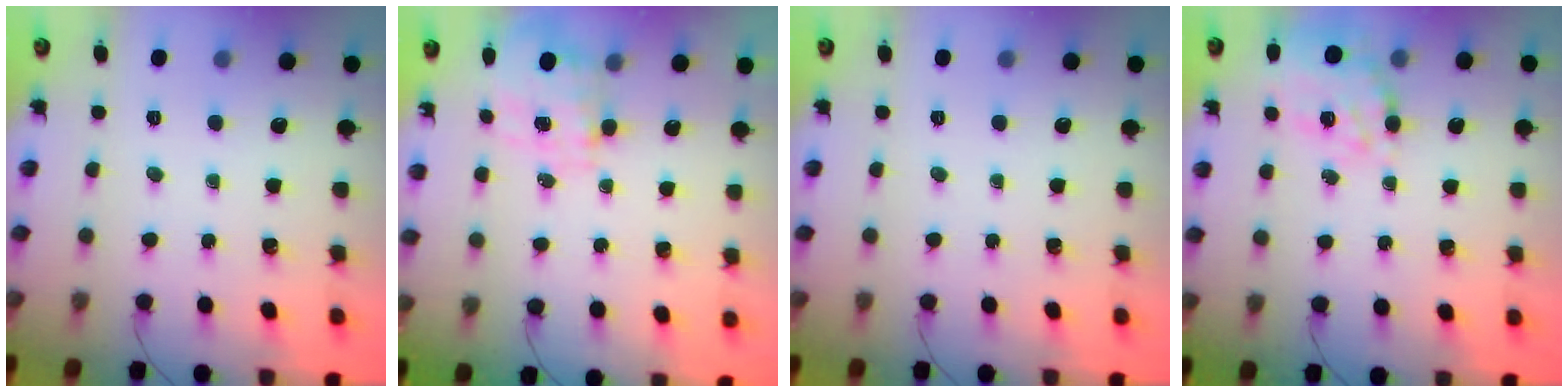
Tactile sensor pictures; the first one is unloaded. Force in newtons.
{"total": 3.4, "press": 3.2, "slide": 1.1}
{"total": 0.0}
{"total": 13.2, "press": 12.5, "slide": 4.1}